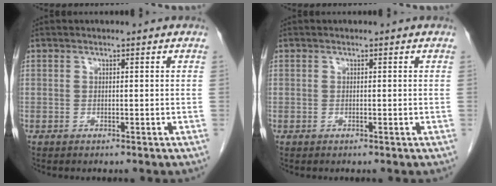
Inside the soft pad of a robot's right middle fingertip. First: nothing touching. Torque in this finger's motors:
{"motor_torque": [0.35, 0.03, -0.06, 0.00]}